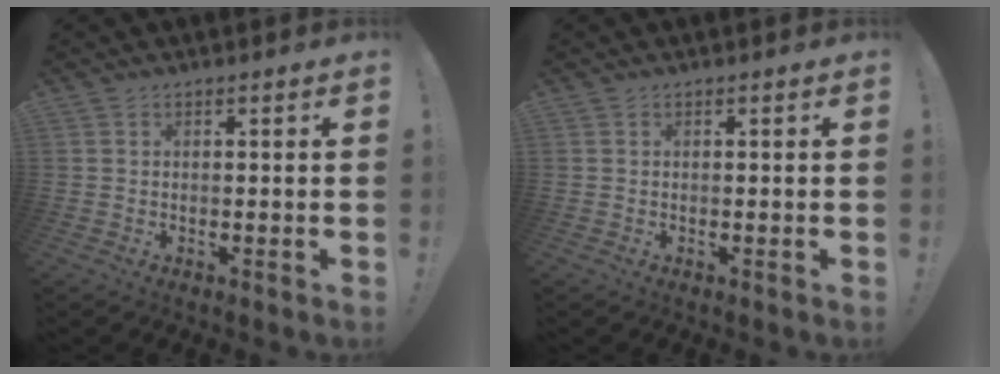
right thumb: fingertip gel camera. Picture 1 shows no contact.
{"total": 0.0}